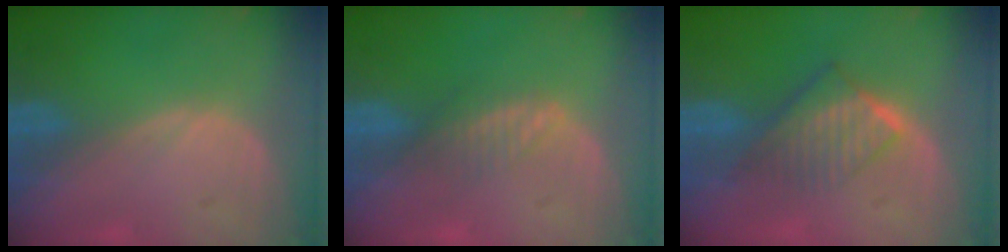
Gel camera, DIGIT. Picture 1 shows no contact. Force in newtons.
{"total": 2.3, "press": 2.3, "slide": 0.1}
{"total": 6.5, "press": 5.5, "slide": 3.4}